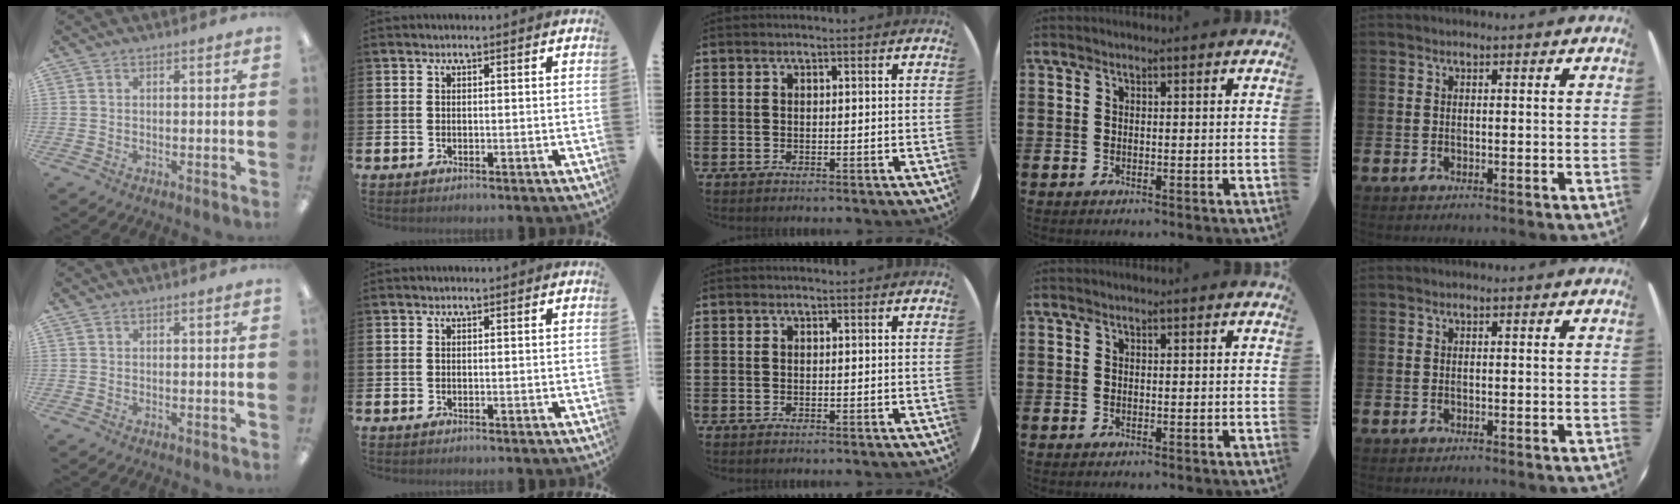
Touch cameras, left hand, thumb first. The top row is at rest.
{}